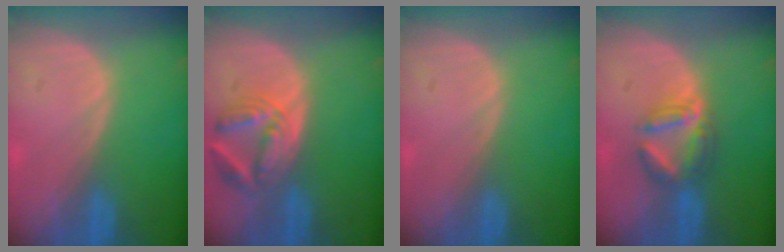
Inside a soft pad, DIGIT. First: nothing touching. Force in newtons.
{"total": 6.5, "press": 6.4, "slide": 1.3}
{"total": 0.0}
{"total": 5.8, "press": 5.5, "slide": 1.9}